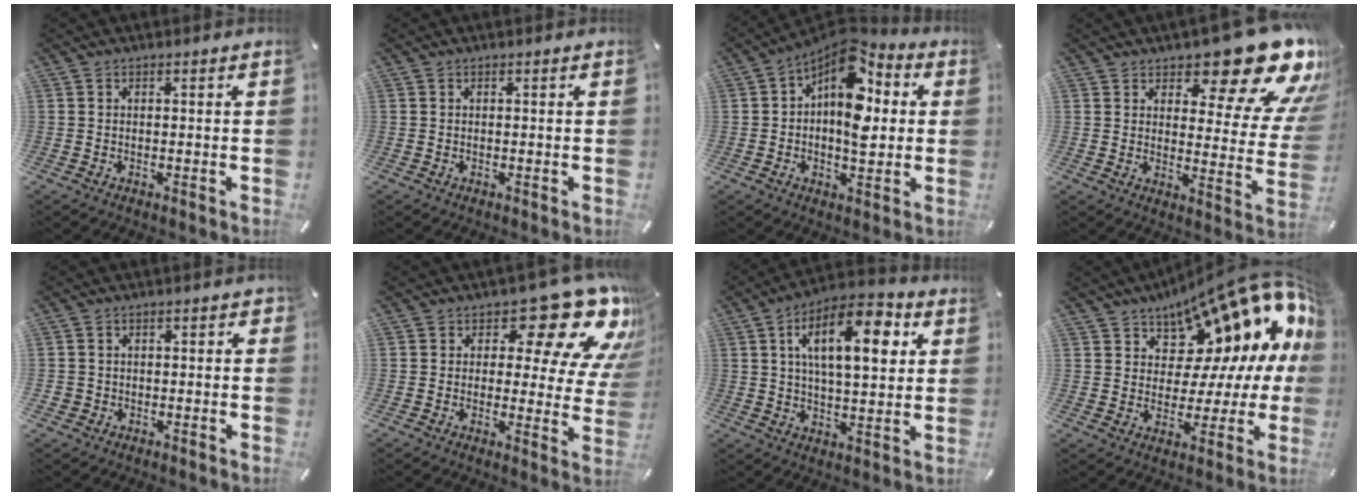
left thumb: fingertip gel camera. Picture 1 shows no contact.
{"total": 0.0}
{"total": 14.2, "force": [4.3, 8.3, 10.8], "torque": [-0.171, -0.052, 0.070]}
{"total": 18.3, "force": [13.3, 6.8, 10.5], "torque": [-0.126, -0.105, 0.218]}
{"total": 3.0, "force": [-1.0, 2.6, 1.0], "torque": [-0.009, 0.004, -0.023]}
{"total": 18.7, "force": [11.1, 8.5, 12.4], "torque": [-0.157, -0.076, 0.182]}
{"total": 15.9, "force": [5.7, 7.3, 12.9], "torque": [-0.195, -0.008, 0.092]}
{"total": 15.7, "force": [11.4, 7.6, 7.5], "torque": [-0.110, -0.109, 0.198]}